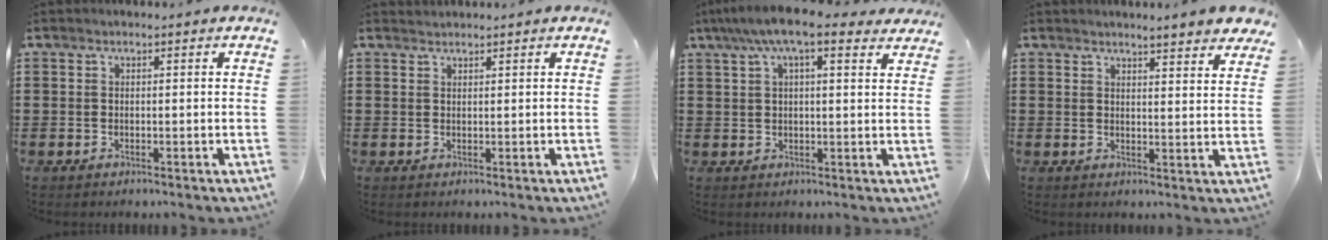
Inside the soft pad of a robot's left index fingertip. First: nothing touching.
{"total": 0.8, "force": [0.8, 0.1, -0.1], "torque": [0.000, 0.000, 0.016]}
{"total": 7.9, "force": [5.6, 1.7, 5.3], "torque": [-0.109, -0.001, 0.097]}
{"total": 3.7, "force": [3.5, -0.4, 0.9], "torque": [-0.032, -0.010, 0.064]}